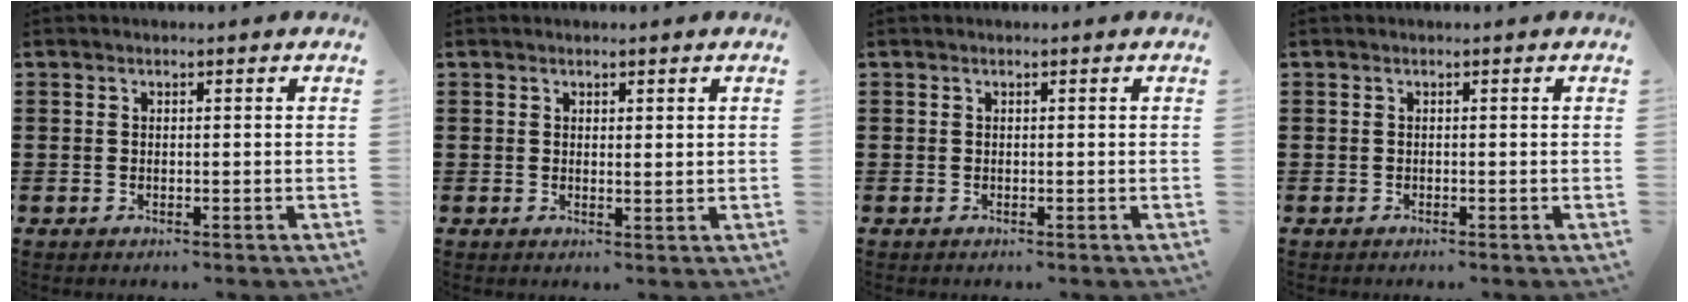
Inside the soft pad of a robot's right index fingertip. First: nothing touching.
{"total": 0.8, "force": [0.6, 0.3, 0.4], "torque": [-0.008, 0.001, 0.011]}
{"total": 0.0}
{"total": 0.0}